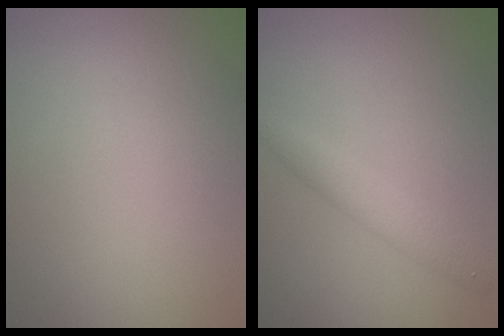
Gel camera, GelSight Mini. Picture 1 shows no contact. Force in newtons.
{"total": 2.1, "press": 2.1, "slide": 0.0}